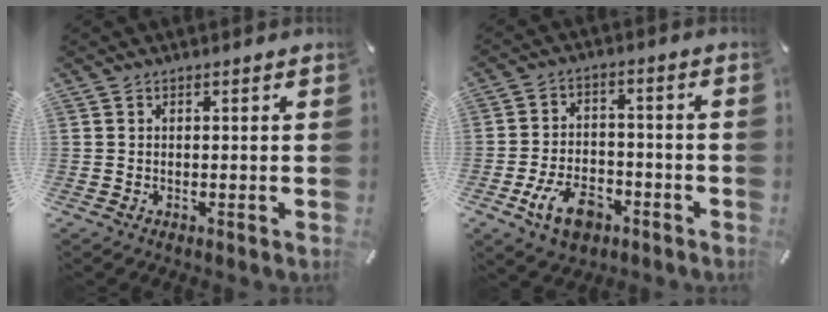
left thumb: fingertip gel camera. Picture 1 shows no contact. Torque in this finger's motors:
{"motor_torque": [0.47, 1.29, 0.54, 0.31, 0.05]}